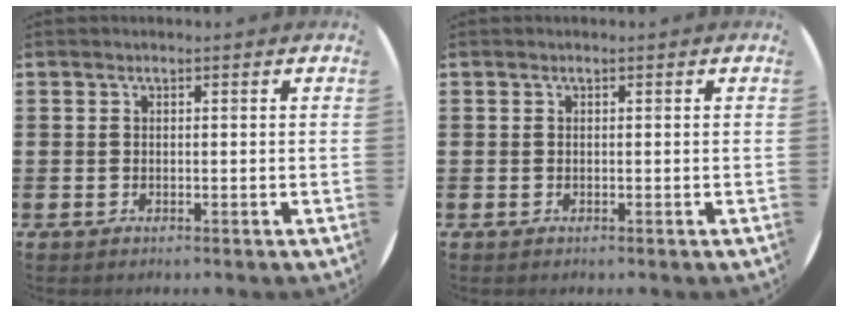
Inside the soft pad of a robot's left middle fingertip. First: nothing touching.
{"total": 0.0}